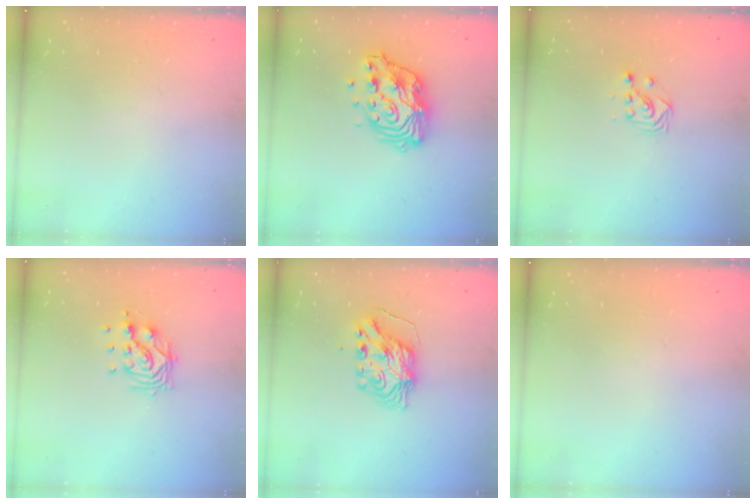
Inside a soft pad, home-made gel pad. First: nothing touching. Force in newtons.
{"total": 12.4, "press": 12.3, "slide": 1.1}
{"total": 2.7, "press": 2.7, "slide": 0.3}
{"total": 9.8, "press": 9.8, "slide": 0.7}
{"total": 7.2, "press": 7.2, "slide": 0.8}
{"total": 0.0}